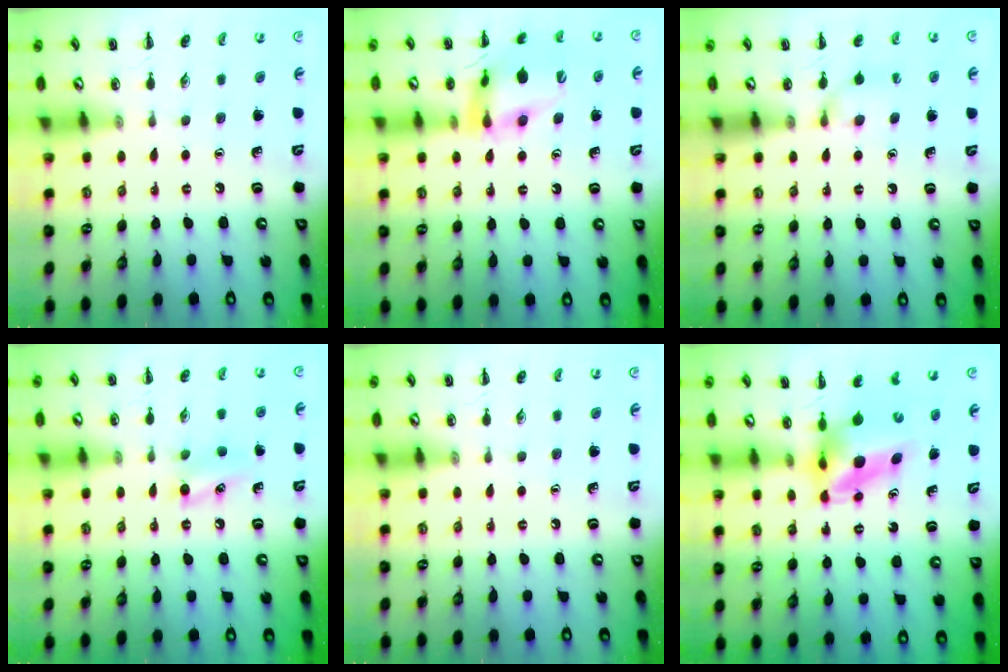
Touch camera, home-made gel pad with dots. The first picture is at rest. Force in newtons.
{"total": 16.4, "press": 16.4, "slide": 1.6}
{"total": 7.1, "press": 6.8, "slide": 2.0}
{"total": 4.9, "press": 4.7, "slide": 1.4}
{"total": 0.0}
{"total": 5.3, "press": 5.0, "slide": 1.5}